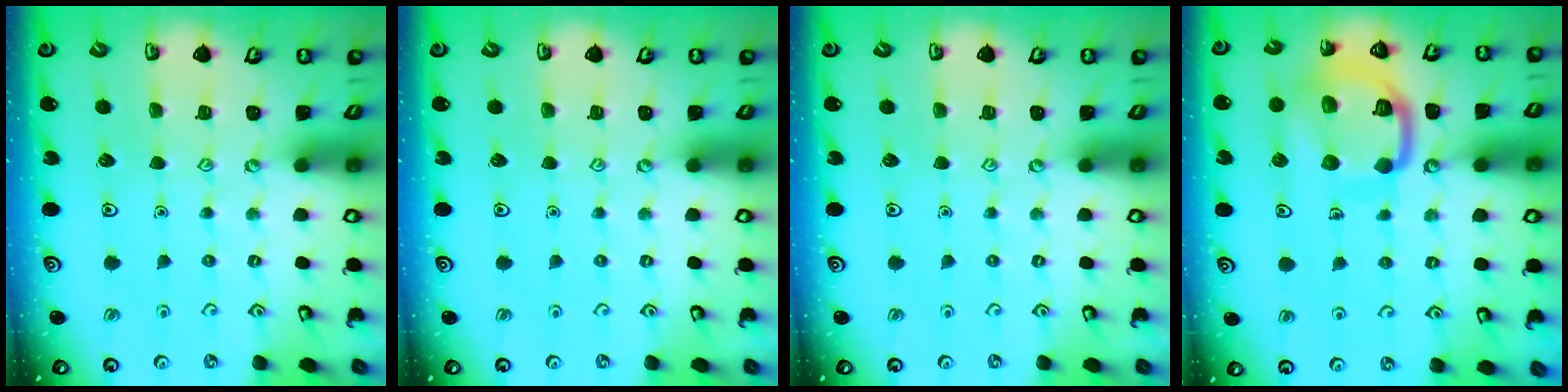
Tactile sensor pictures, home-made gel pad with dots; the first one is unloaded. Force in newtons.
{"total": 0.0}
{"total": 0.0}
{"total": 14.6, "press": 14.5, "slide": 1.4}